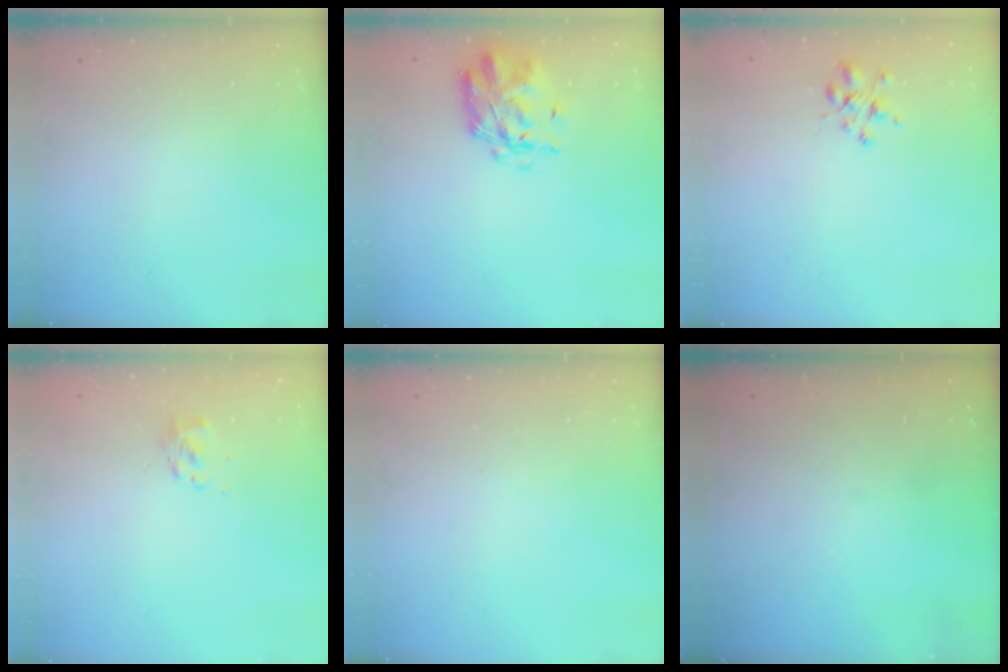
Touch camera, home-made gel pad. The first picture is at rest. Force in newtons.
{"total": 2.9, "press": 2.8, "slide": 0.8}
{"total": 3.1, "press": 3.1, "slide": 0.5}
{"total": 2.8, "press": 2.7, "slide": 0.8}
{"total": 0.0}
{"total": 0.0}